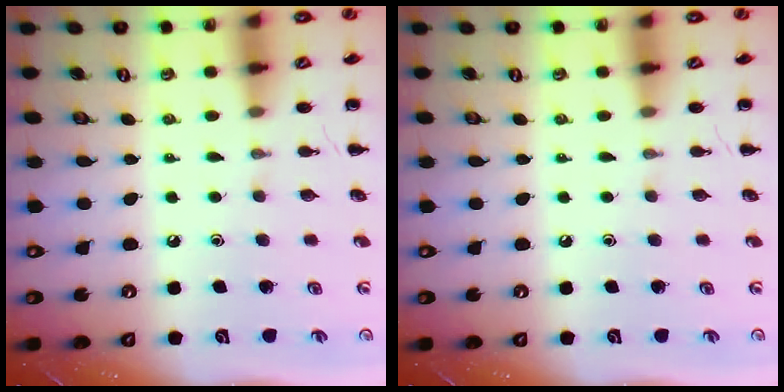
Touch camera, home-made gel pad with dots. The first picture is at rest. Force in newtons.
{"total": 0.0}